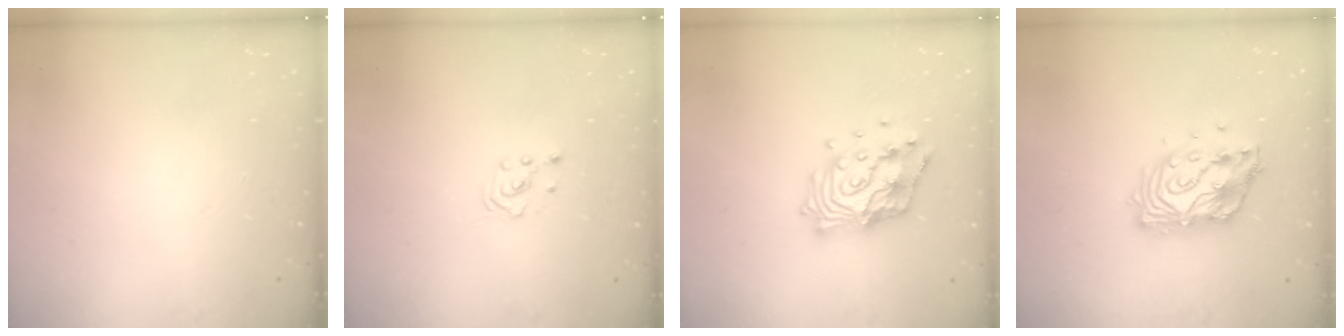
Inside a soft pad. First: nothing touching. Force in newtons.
{"total": 2.0, "press": 2.0, "slide": 0.3}
{"total": 16.3, "press": 16.3, "slide": 1.3}
{"total": 13.0, "press": 13.0, "slide": 1.1}